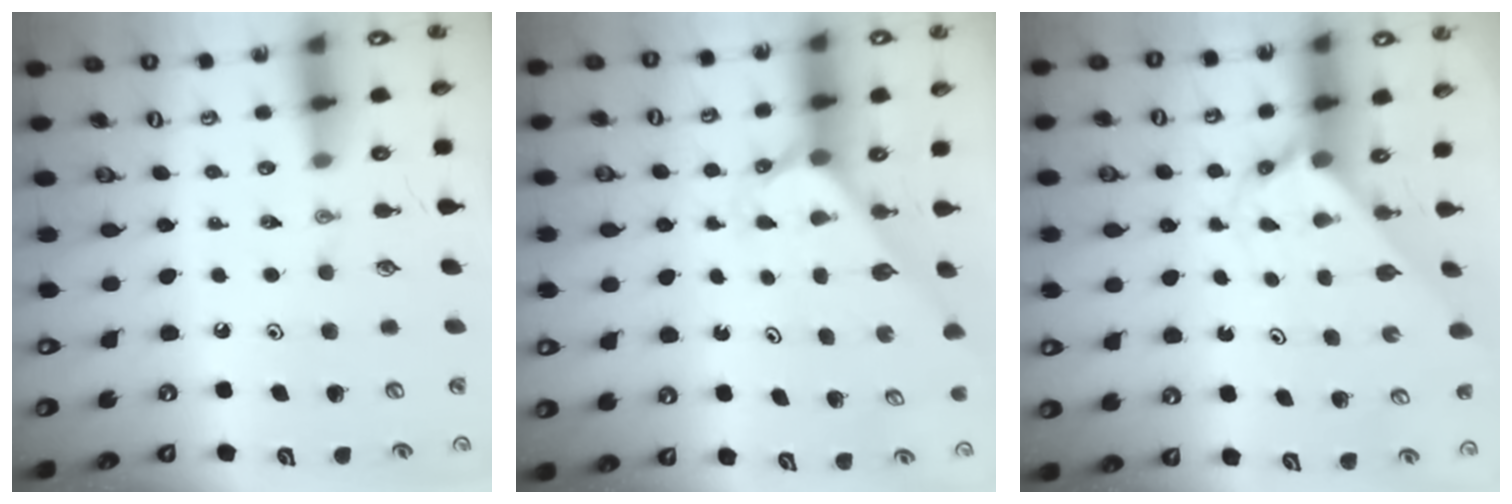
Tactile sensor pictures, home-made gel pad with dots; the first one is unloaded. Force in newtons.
{"total": 2.8, "press": 2.8, "slide": 0.2}
{"total": 2.3, "press": 2.3, "slide": 0.2}